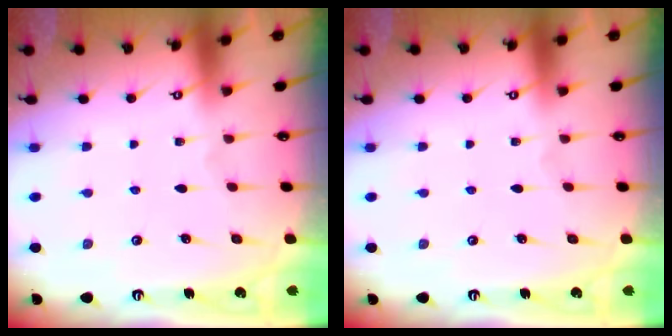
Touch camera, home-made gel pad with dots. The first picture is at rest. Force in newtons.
{"total": 0.0}